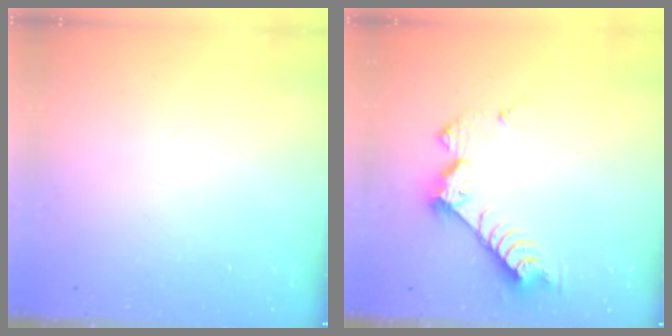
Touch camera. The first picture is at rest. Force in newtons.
{"total": 8.6, "press": 8.6, "slide": 0.2}